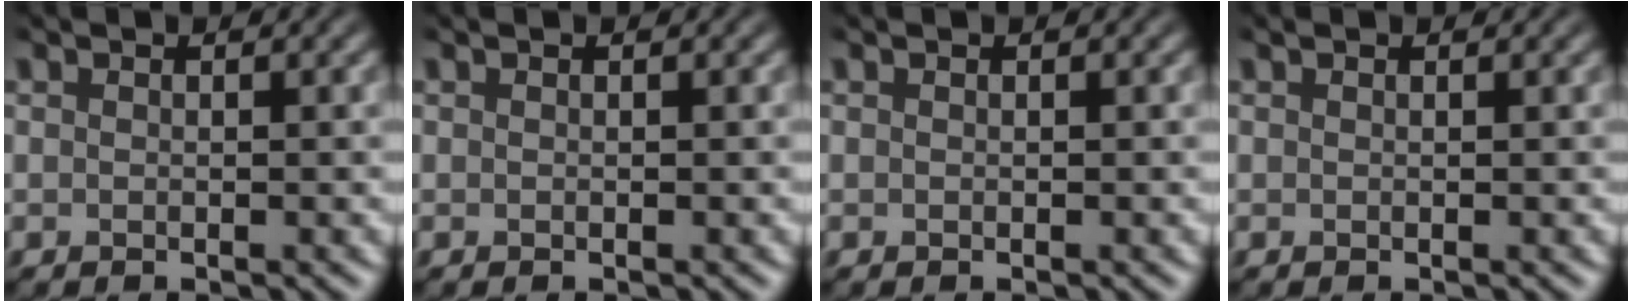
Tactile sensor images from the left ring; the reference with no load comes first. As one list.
[{"total": 0.0}, {"total": 0.0}, {"total": 0.6, "force": [0.6, 0.1, 0.1], "torque": [-0.001, 0.001, 0.010]}]